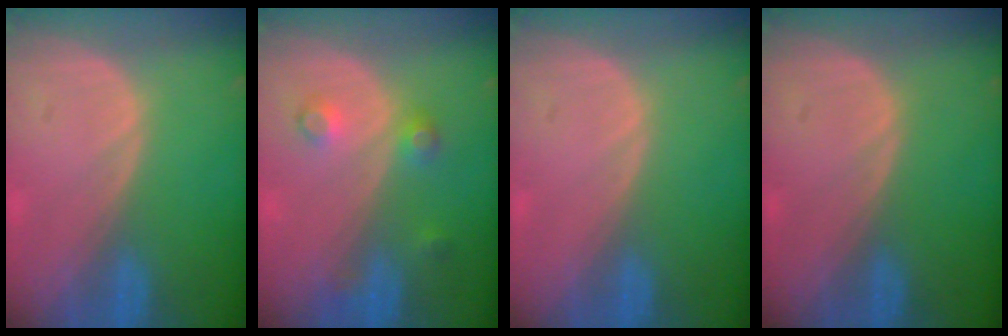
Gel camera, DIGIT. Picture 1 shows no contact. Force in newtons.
{"total": 3.6, "press": 3.3, "slide": 1.4}
{"total": 0.0}
{"total": 0.0}